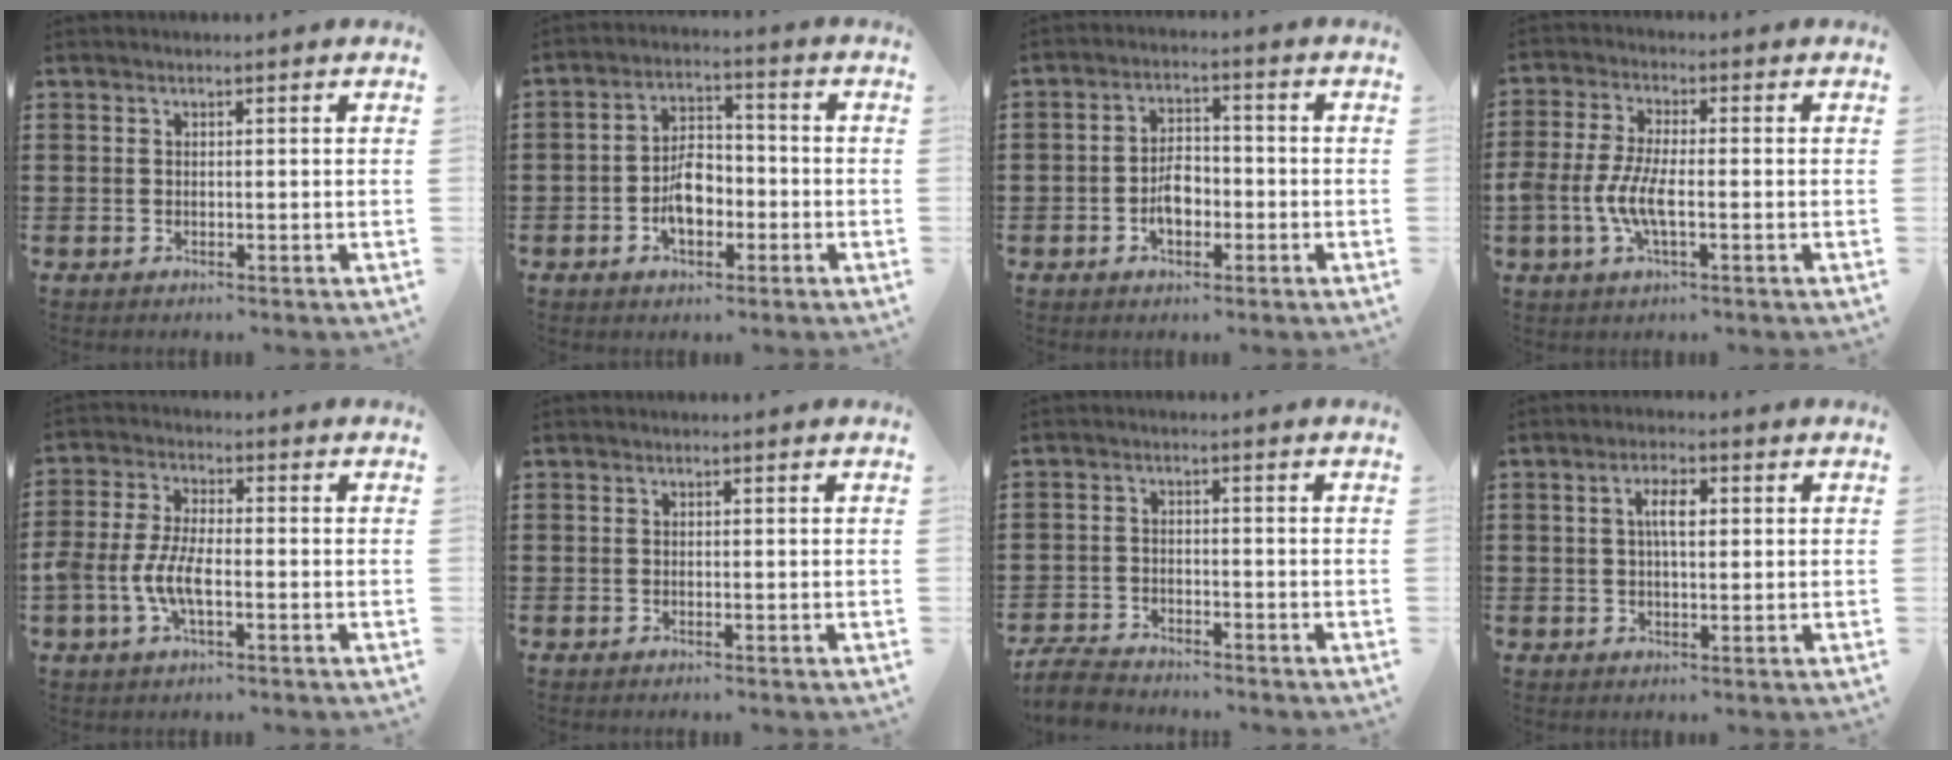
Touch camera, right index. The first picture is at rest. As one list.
[{"total": 6.1, "force": [-1.9, 3.6, 4.6], "torque": [-0.083, 0.006, -0.037]}, {"total": 4.6, "force": [-1.4, 2.7, 3.4], "torque": [-0.059, 0.003, -0.030]}, {"total": 6.3, "force": [-1.9, 2.1, 5.6], "torque": [-0.136, -0.009, -0.044]}, {"total": 6.1, "force": [-2.0, 2.3, 5.2], "torque": [-0.128, -0.010, -0.045]}, {"total": 0.0}, {"total": 4.5, "force": [-4.3, 0.7, 0.9], "torque": [-0.036, -0.004, -0.093]}, {"total": 3.7, "force": [0.5, 1.4, 3.4], "torque": [-0.068, 0.007, 0.006]}]